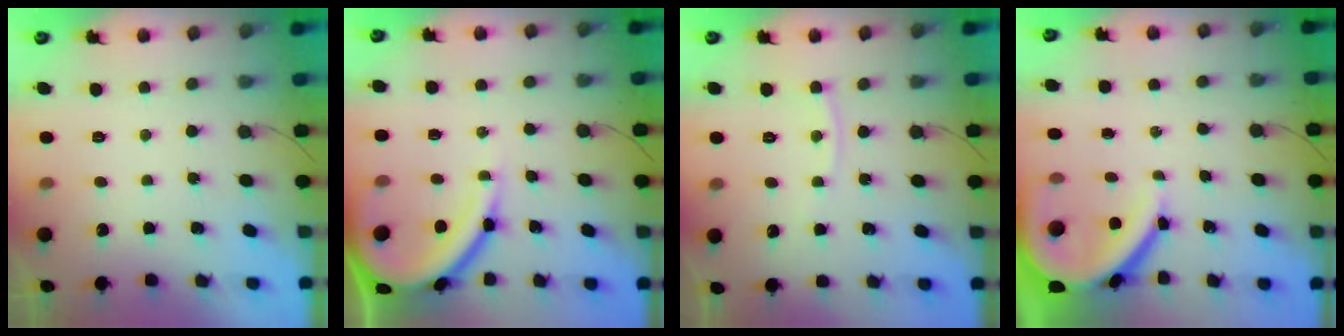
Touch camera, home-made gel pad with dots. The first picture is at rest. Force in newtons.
{"total": 13.6, "press": 13.5, "slide": 1.3}
{"total": 3.9, "press": 3.9, "slide": 0.3}
{"total": 9.8, "press": 9.7, "slide": 1.2}